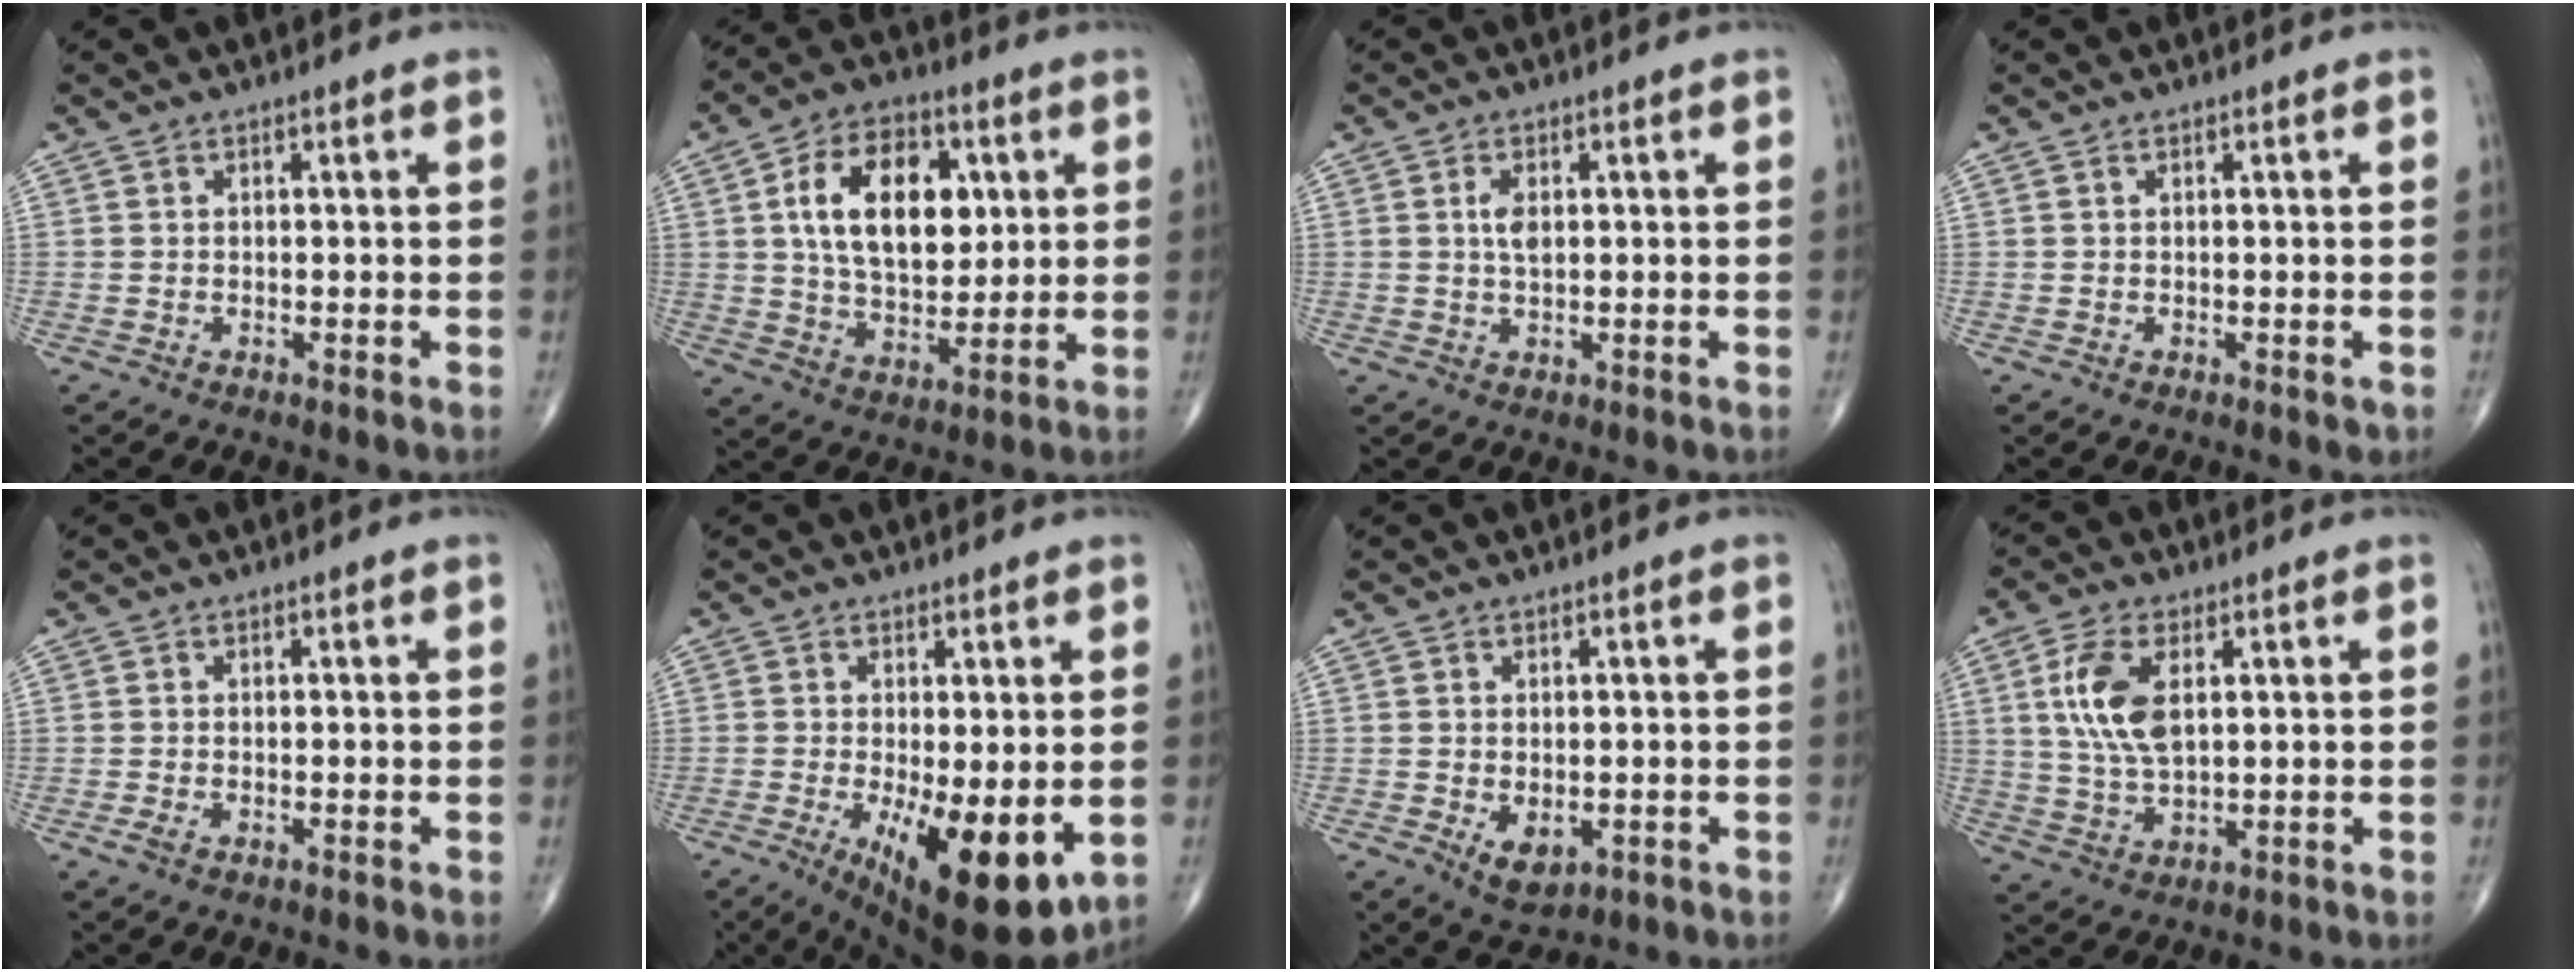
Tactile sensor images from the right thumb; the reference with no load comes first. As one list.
[{"total": 17.4, "force": [4.1, 10.6, 13.2], "torque": [-0.184, -0.008, 0.070]}, {"total": 3.0, "force": [0.6, 1.5, 2.5], "torque": [-0.046, -0.003, 0.011]}, {"total": 1.0, "force": [0.1, 0.5, 0.8], "torque": [-0.013, -0.002, 0.004]}, {"total": 1.1, "force": [-0.6, 0.5, 0.8], "torque": [-0.022, -0.001, -0.013]}, {"total": 14.6, "force": [-3.4, 5.2, 13.2], "torque": [-0.194, -0.029, -0.035]}, {"total": 4.5, "force": [-1.1, 2.8, 3.4], "torque": [-0.044, -0.008, -0.006]}, {"total": 10.0, "force": [2.6, 5.0, 8.3], "torque": [-0.172, -0.007, 0.053]}]